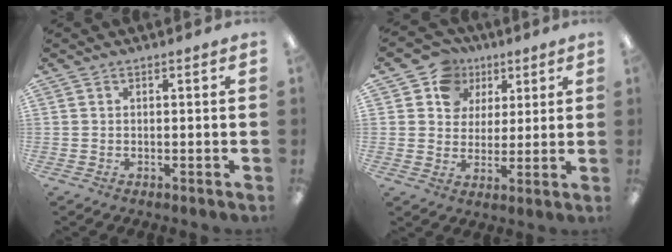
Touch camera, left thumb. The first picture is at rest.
{"total": 9.5, "force": [4.7, 8.2, 1.2], "torque": [-0.037, -0.030, 0.089]}